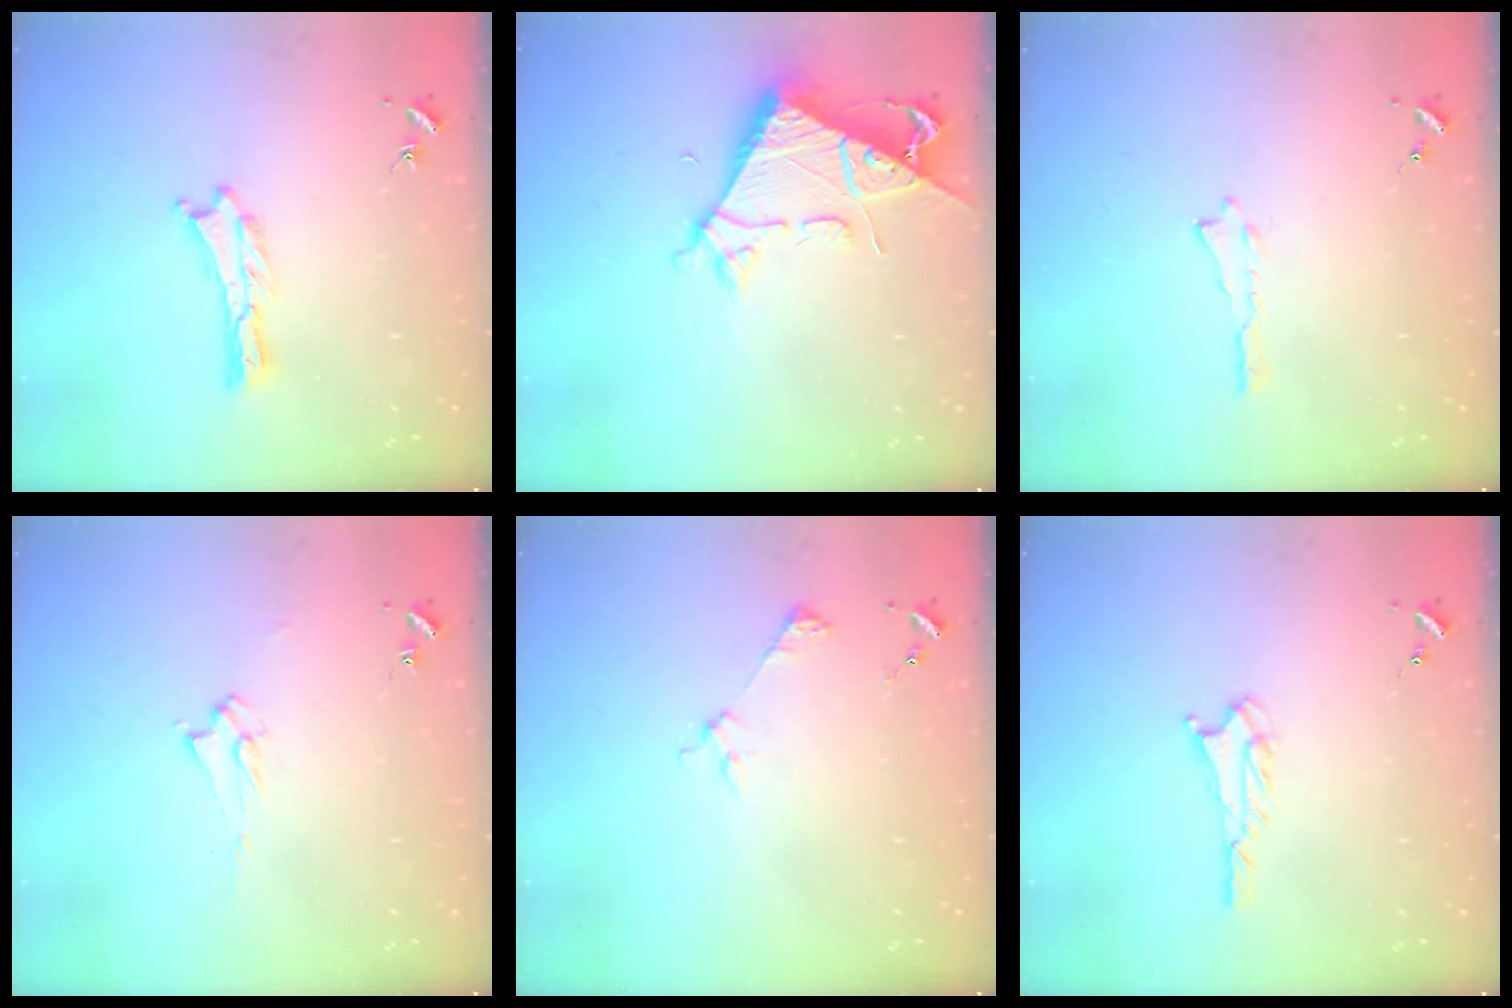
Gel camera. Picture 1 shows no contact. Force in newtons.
{"total": 7.3, "press": 7.3, "slide": 0.6}
{"total": 0.0}
{"total": 1.9, "press": 1.9, "slide": 0.3}
{"total": 2.5, "press": 2.5, "slide": 0.2}
{"total": 1.6, "press": 1.6, "slide": 0.1}